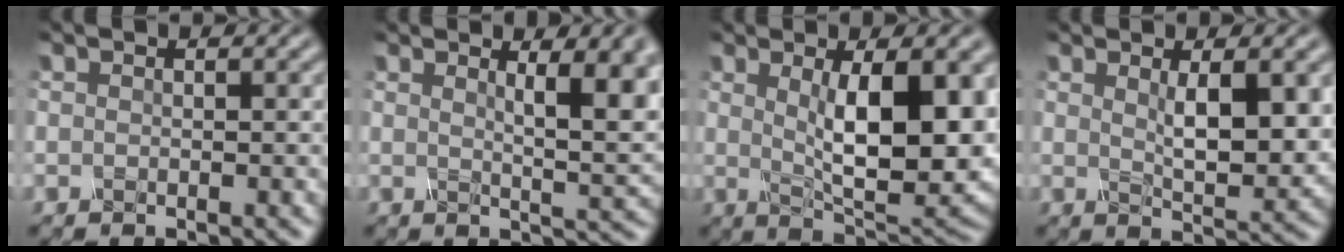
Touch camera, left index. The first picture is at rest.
{"total": 7.0, "force": [2.3, 1.9, 6.3], "torque": [-0.066, -0.003, 0.034]}
{"total": 10.2, "force": [1.5, 3.3, 9.5], "torque": [-0.139, -0.011, 0.031]}
{"total": 4.8, "force": [1.3, 1.3, 4.4], "torque": [-0.073, -0.004, 0.027]}